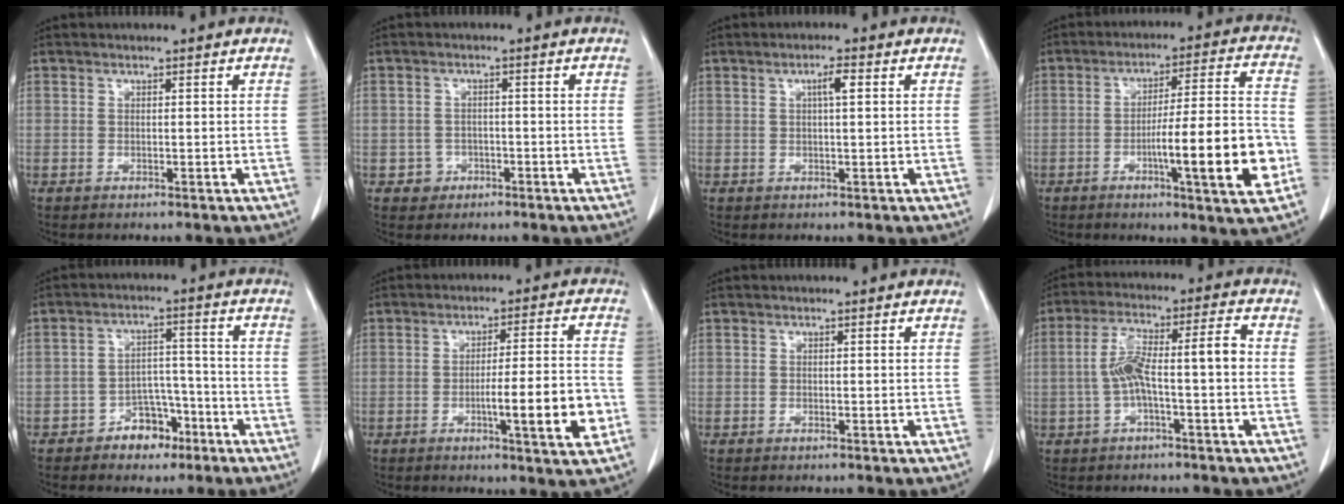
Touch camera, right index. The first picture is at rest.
{"total": 2.7, "force": [-1.2, 2.5, -0.1], "torque": [0.013, 0.014, -0.018]}
{"total": 2.4, "force": [0.7, 0.2, 2.2], "torque": [-0.040, 0.004, 0.012]}
{"total": 14.8, "force": [-4.4, 0.6, 14.1], "torque": [-0.215, 0.000, -0.067]}
{"total": 6.0, "force": [-3.8, 3.8, 2.6], "torque": [-0.037, 0.020, -0.057]}
{"total": 10.1, "force": [-3.1, 0.2, 9.6], "torque": [-0.143, -0.004, -0.047]}
{"total": 0.0}
{"total": 8.8, "force": [-1.0, 1.4, 8.6], "torque": [-0.163, 0.038, -0.018]}